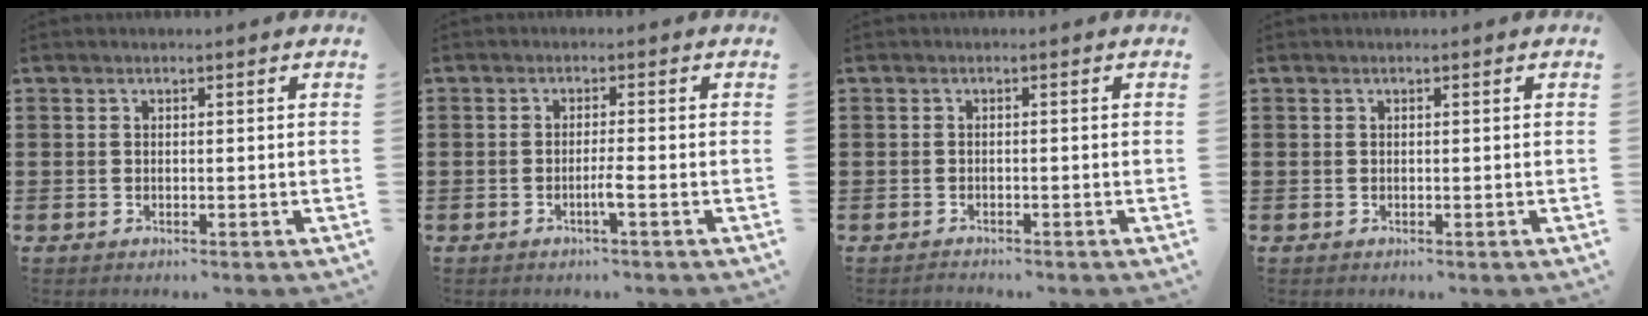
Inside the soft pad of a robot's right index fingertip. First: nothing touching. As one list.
[{"total": 2.3, "force": [-1.0, -0.3, 2.0], "torque": [-0.034, -0.003, -0.021]}, {"total": 0.8, "force": [-0.8, 0.0, 0.0], "torque": [-0.002, 0.000, -0.016]}, {"total": 0.0}]